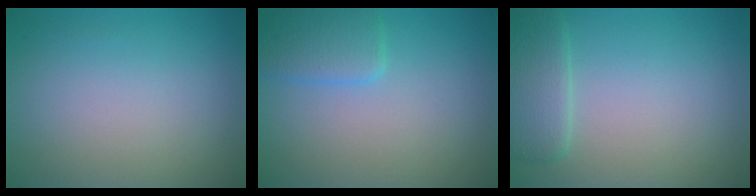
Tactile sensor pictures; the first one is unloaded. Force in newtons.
{"total": 2.6, "press": 2.5, "slide": 0.3}
{"total": 2.4, "press": 1.7, "slide": 1.7}